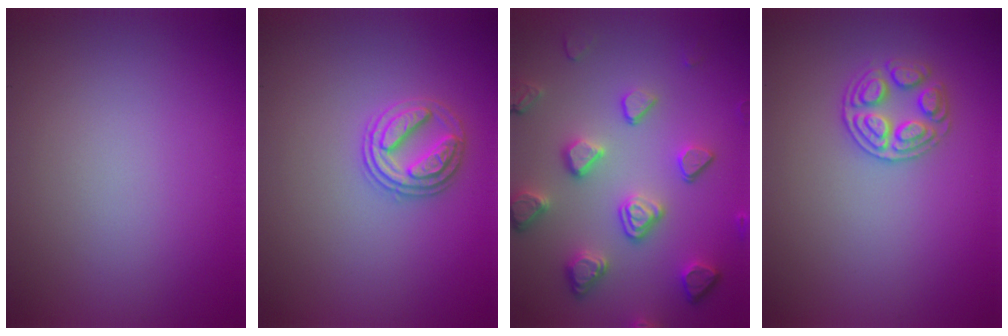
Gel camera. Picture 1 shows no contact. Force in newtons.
{"total": 2.7, "press": 2.7, "slide": 0.7}
{"total": 5.0, "press": 4.2, "slide": 2.8}
{"total": 2.7, "press": 2.7, "slide": 0.3}